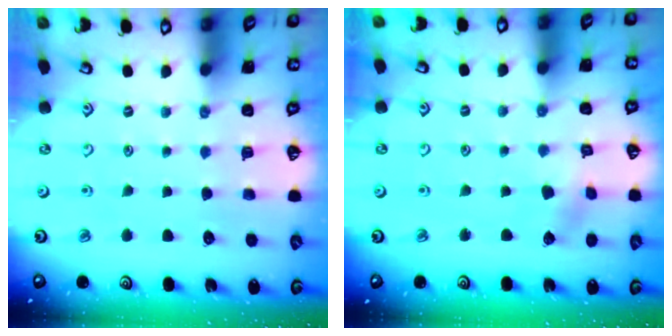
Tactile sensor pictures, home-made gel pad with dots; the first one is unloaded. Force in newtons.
{"total": 2.5, "press": 2.3, "slide": 0.8}